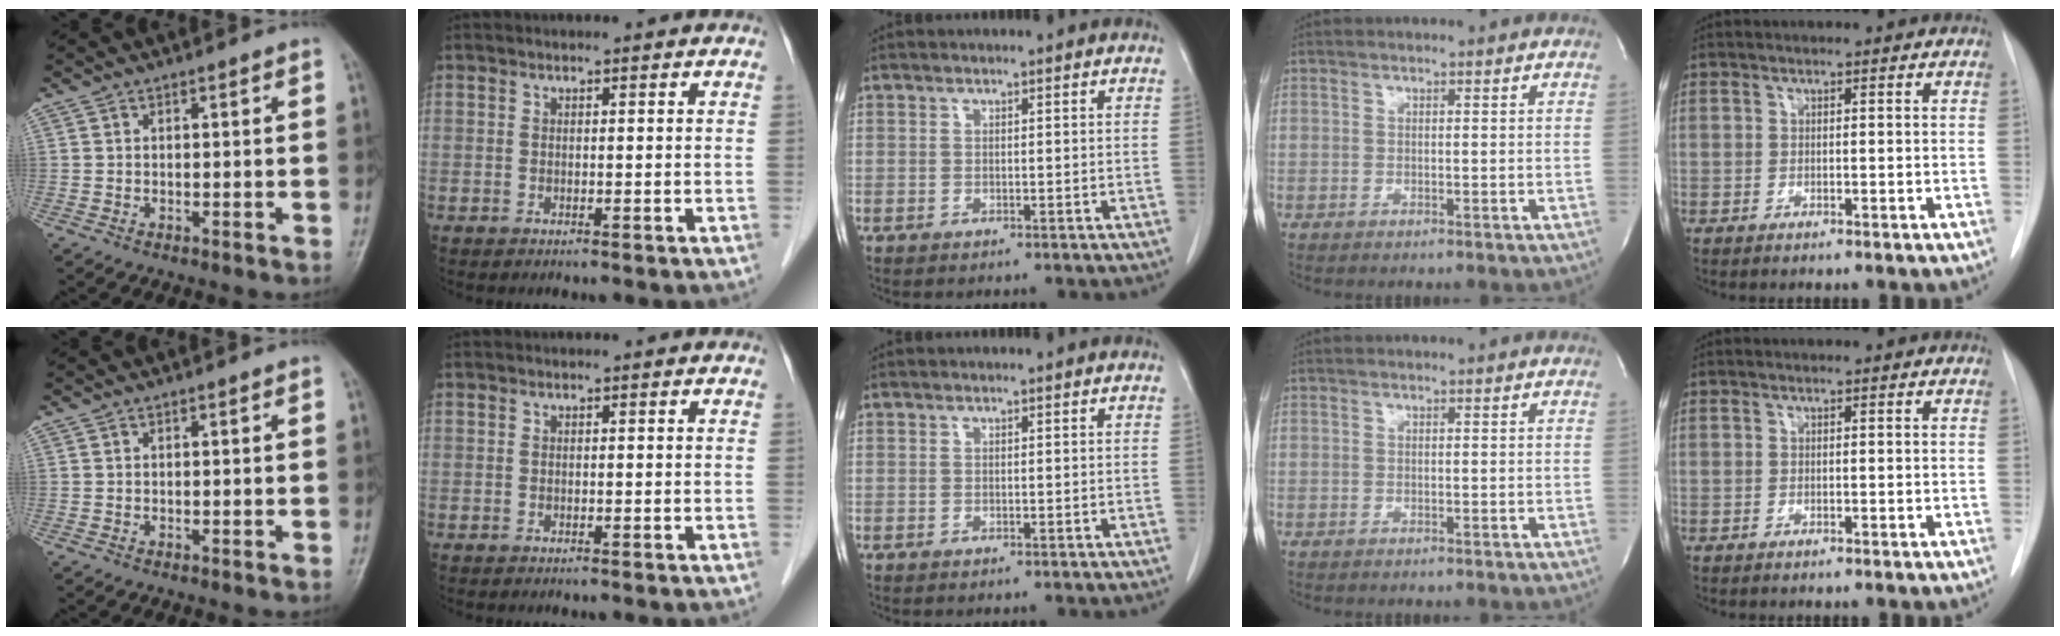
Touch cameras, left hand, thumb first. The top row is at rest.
{}